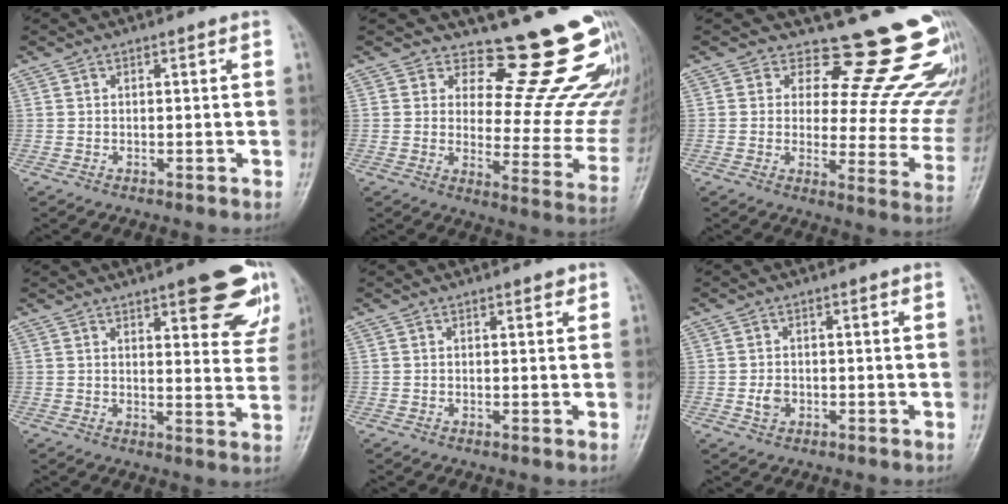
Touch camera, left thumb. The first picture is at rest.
{"total": 17.5, "force": [14.9, 5.1, 7.7], "torque": [-0.042, -0.159, 0.177]}
{"total": 18.5, "force": [15.8, 6.0, 7.6], "torque": [-0.035, -0.141, 0.176]}
{"total": 14.1, "force": [7.6, 4.5, 10.9], "torque": [-0.094, -0.034, 0.094]}
{"total": 1.3, "force": [0.9, 0.6, 0.8], "torque": [-0.003, -0.003, 0.009]}
{"total": 2.3, "force": [-0.5, 1.8, 1.3], "torque": [-0.017, 0.002, -0.011]}